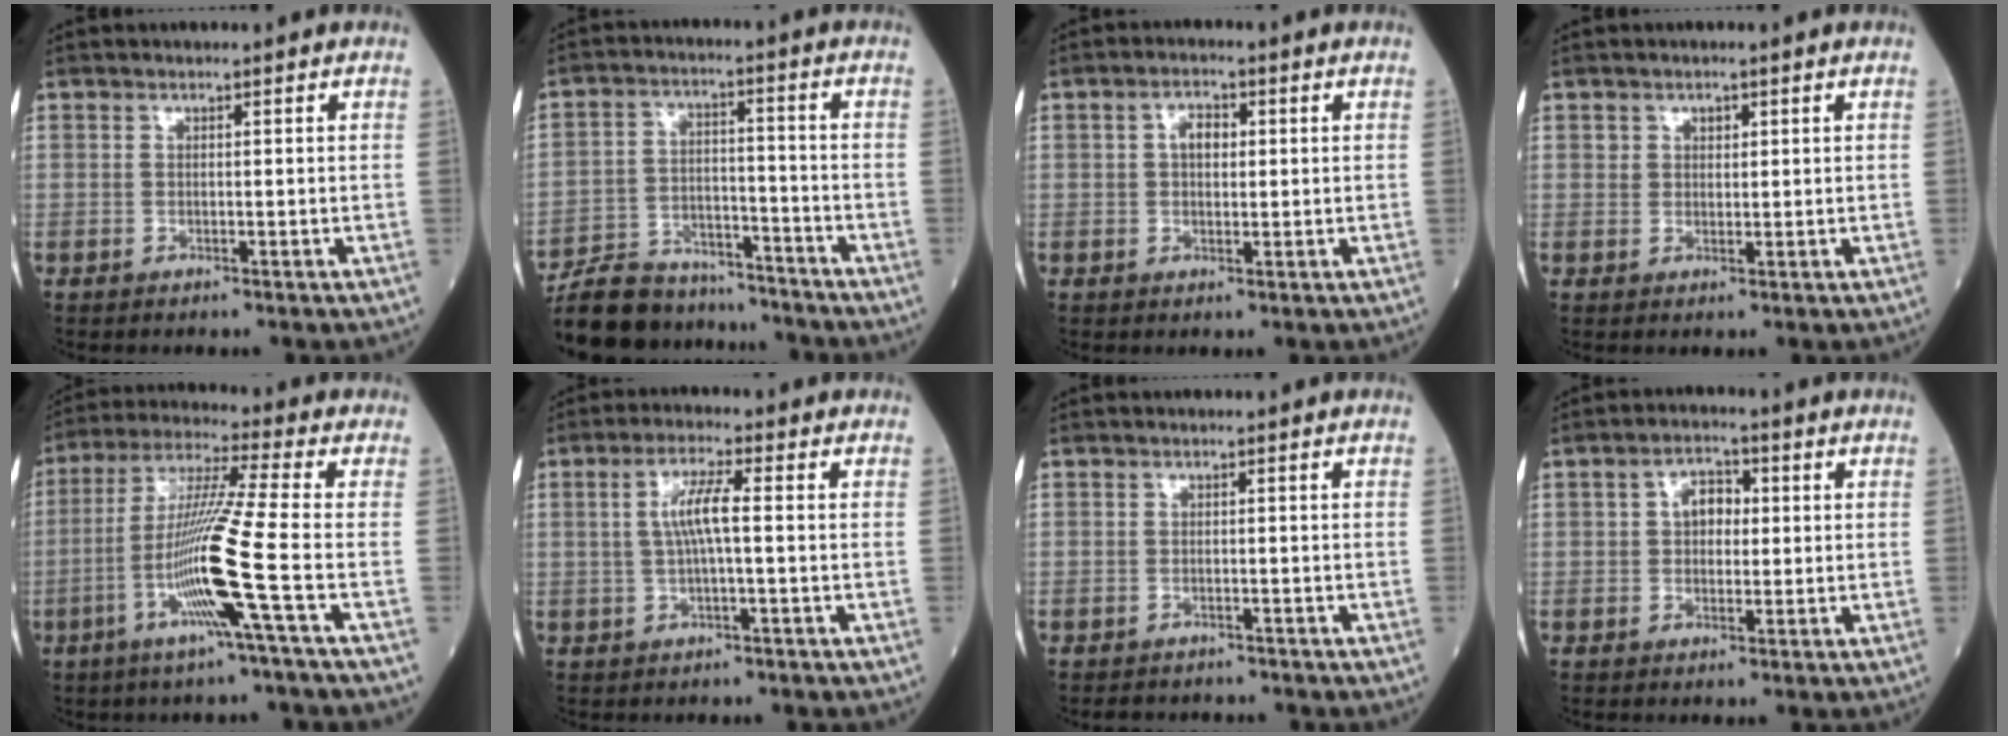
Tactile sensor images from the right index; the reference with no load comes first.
{"total": 14.6, "force": [-13.4, 4.6, 3.5], "torque": [-0.067, 0.022, -0.211]}
{"total": 3.2, "force": [0.6, 1.9, 2.5], "torque": [-0.045, 0.011, 0.010]}
{"total": 1.6, "force": [0.8, 1.3, 0.6], "torque": [-0.005, -0.001, 0.011]}
{"total": 13.2, "force": [-4.0, -2.3, 12.3], "torque": [-0.247, -0.012, -0.086]}
{"total": 5.2, "force": [0.3, 0.4, 5.1], "torque": [-0.103, 0.009, 0.006]}
{"total": 2.8, "force": [-2.4, 1.5, 0.0], "torque": [-0.004, 0.004, -0.037]}
{"total": 4.3, "force": [0.6, 2.8, 3.2], "torque": [-0.052, 0.015, 0.009]}